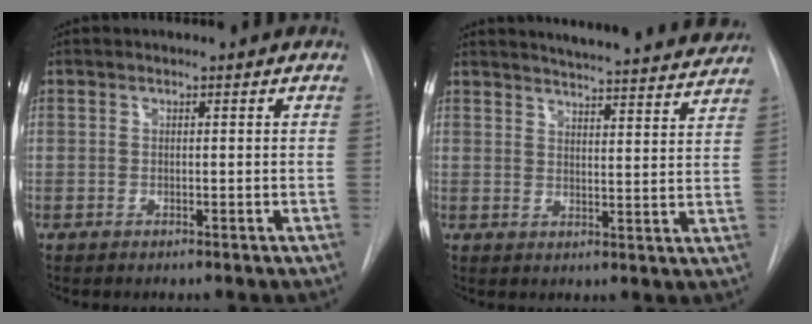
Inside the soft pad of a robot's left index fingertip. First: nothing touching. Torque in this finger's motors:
{"motor_torque": [0.47, -0.59, 0.05, 0.01]}